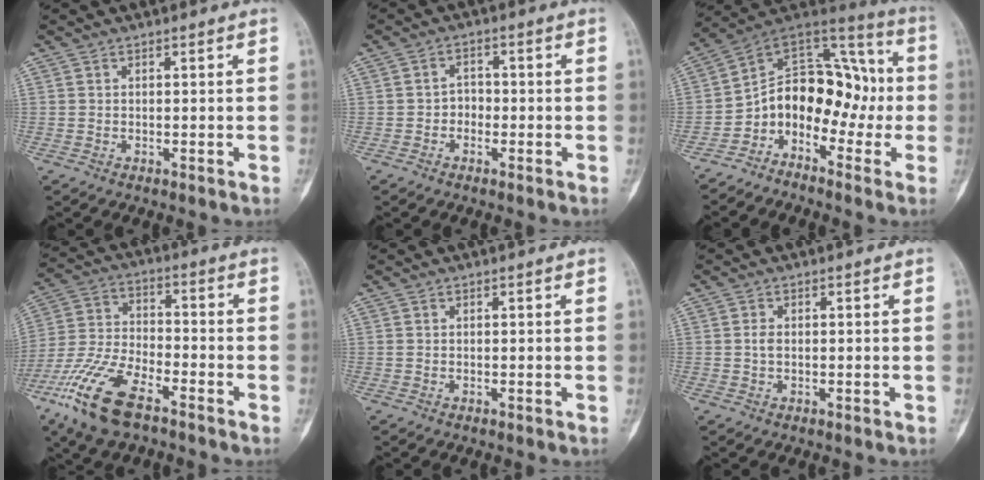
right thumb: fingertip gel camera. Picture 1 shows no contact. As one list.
[{"total": 2.2, "force": [-0.7, 1.9, 0.9], "torque": [0.003, 0.009, -0.020]}, {"total": 15.3, "force": [-3.2, 10.9, 10.2], "torque": [-0.106, 0.092, -0.065]}, {"total": 15.2, "force": [-9.2, 6.2, 10.3], "torque": [-0.224, 0.028, -0.185]}, {"total": 0.0}, {"total": 1.4, "force": [0.0, 0.9, 1.1], "torque": [-0.022, -0.001, -0.004]}]